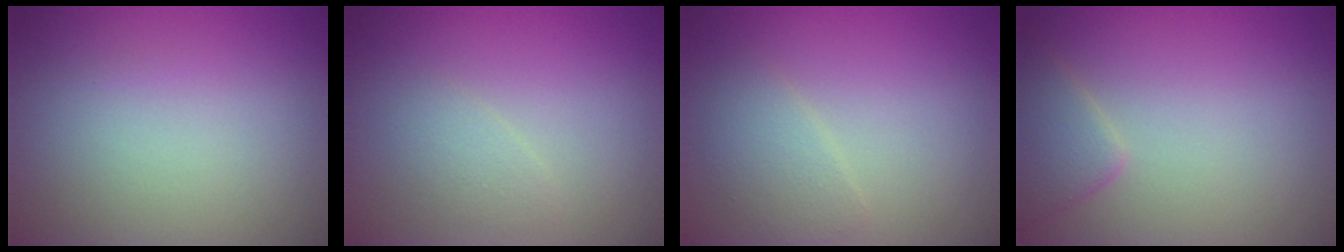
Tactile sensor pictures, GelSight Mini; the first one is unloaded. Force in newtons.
{"total": 1.4, "press": 1.4, "slide": 0.0}
{"total": 2.2, "press": 2.2, "slide": 0.1}
{"total": 2.3, "press": 2.3, "slide": 0.1}